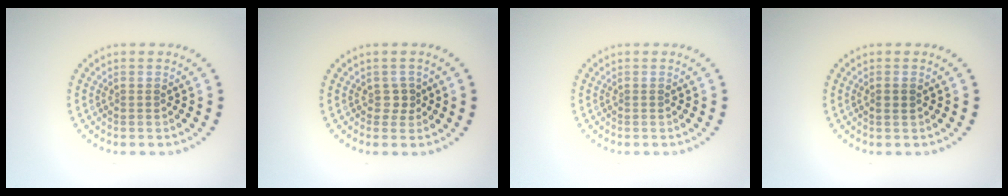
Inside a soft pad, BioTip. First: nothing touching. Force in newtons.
{"total": 1.2, "press": 1.0, "slide": 0.6}
{"total": 0.0}
{"total": 0.8, "press": 0.7, "slide": 0.4}